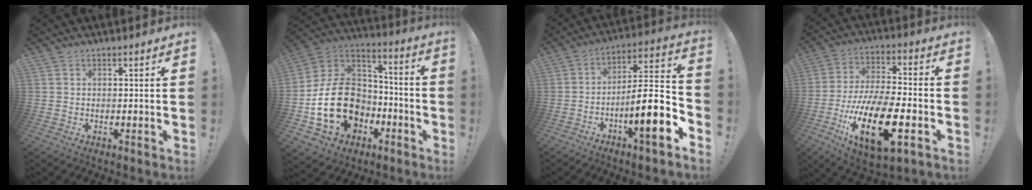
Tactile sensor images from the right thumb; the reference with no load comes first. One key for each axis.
{"total": 21.9, "fx": -5.7, "fy": 16.5, "fz": 13.3, "tx": -0.258, "ty": 0.031, "tz": -0.075}
{"total": 15.4, "fx": -5.8, "fy": 2.5, "fz": 14.0, "tx": -0.220, "ty": 0.015, "tz": -0.100}
{"total": 22.4, "fx": -8.7, "fy": 9.1, "fz": 18.6, "tx": -0.348, "ty": 0.034, "tz": -0.139}